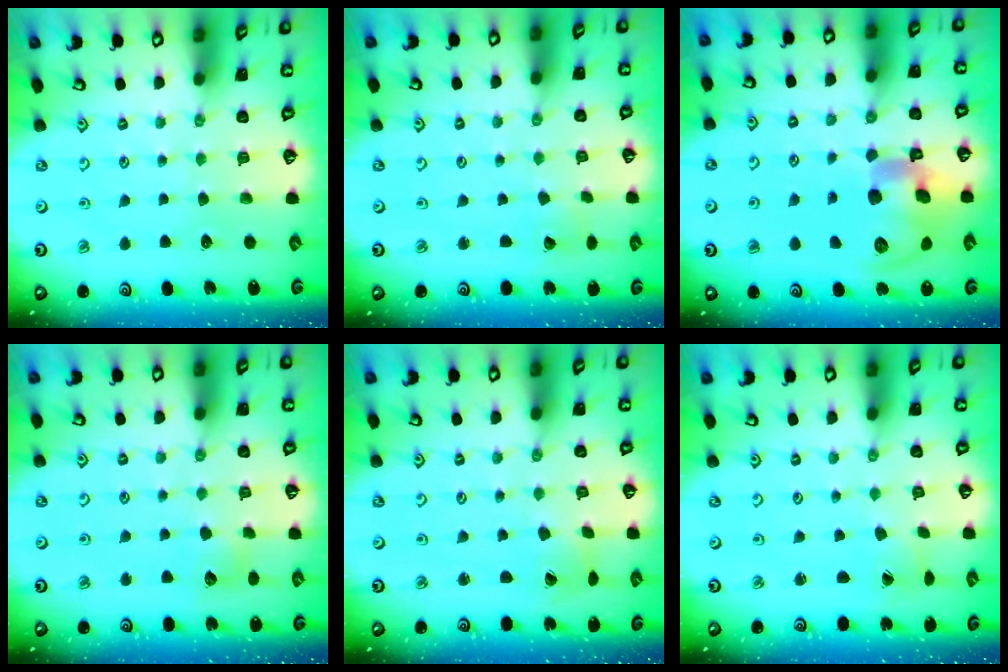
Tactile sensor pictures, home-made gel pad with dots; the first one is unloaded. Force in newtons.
{"total": 2.4, "press": 2.4, "slide": 0.2}
{"total": 16.8, "press": 16.6, "slide": 2.8}
{"total": 6.3, "press": 6.3, "slide": 0.5}
{"total": 1.8, "press": 1.7, "slide": 0.2}
{"total": 0.8, "press": 0.8, "slide": 0.0}